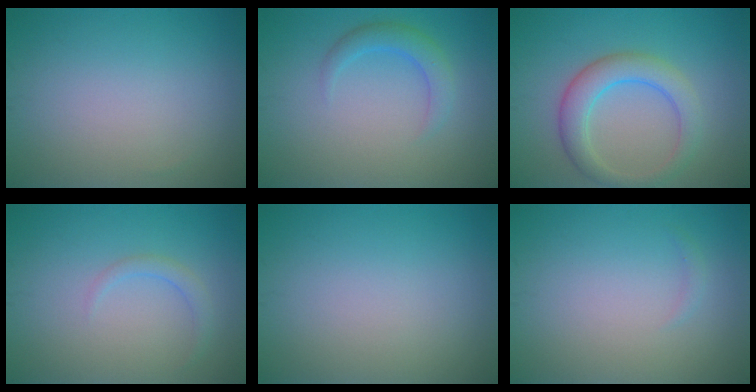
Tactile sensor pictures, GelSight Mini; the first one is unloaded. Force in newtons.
{"total": 2.4, "press": 2.4, "slide": 0.2}
{"total": 4.3, "press": 4.3, "slide": 0.2}
{"total": 1.3, "press": 1.3, "slide": 0.1}
{"total": 0.0}
{"total": 0.5, "press": 0.5, "slide": 0.0}